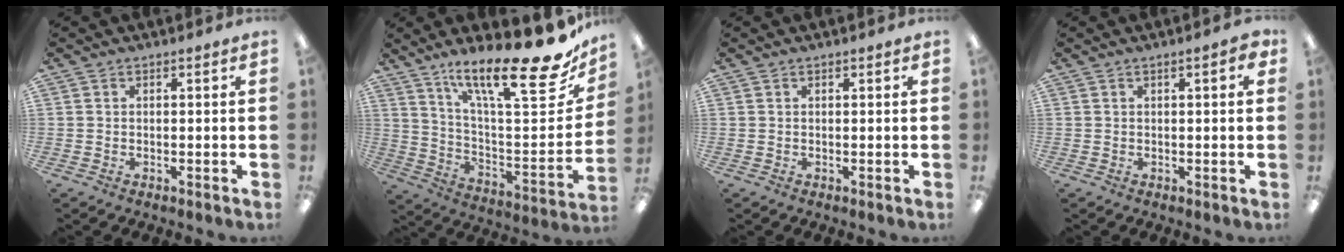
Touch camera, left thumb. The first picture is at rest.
{"total": 22.9, "force": [16.2, 4.8, 15.4], "torque": [-0.222, -0.124, 0.255]}
{"total": 0.0}
{"total": 2.4, "force": [0.9, 0.6, 2.2], "torque": [-0.035, 0.001, 0.013]}